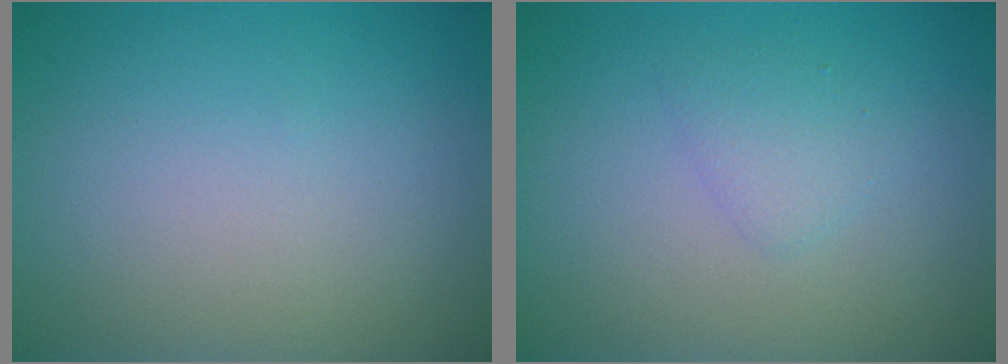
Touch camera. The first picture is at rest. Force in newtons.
{"total": 1.4, "press": 1.4, "slide": 0.0}